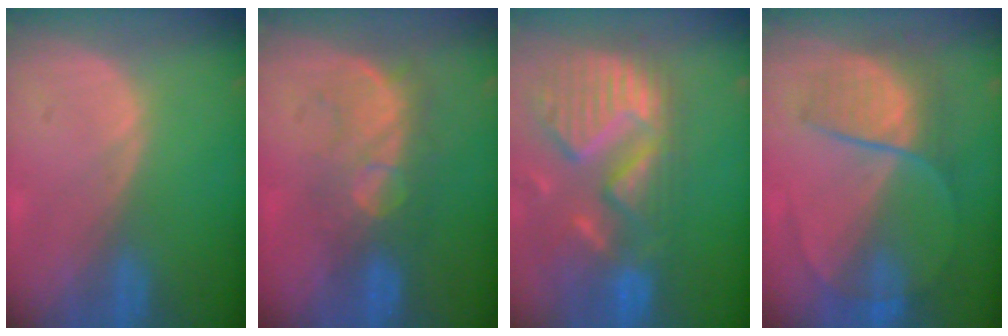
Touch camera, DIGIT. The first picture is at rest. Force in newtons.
{"total": 7.7, "press": 7.5, "slide": 1.7}
{"total": 14.0, "press": 11.8, "slide": 7.6}
{"total": 6.9, "press": 6.6, "slide": 1.7}